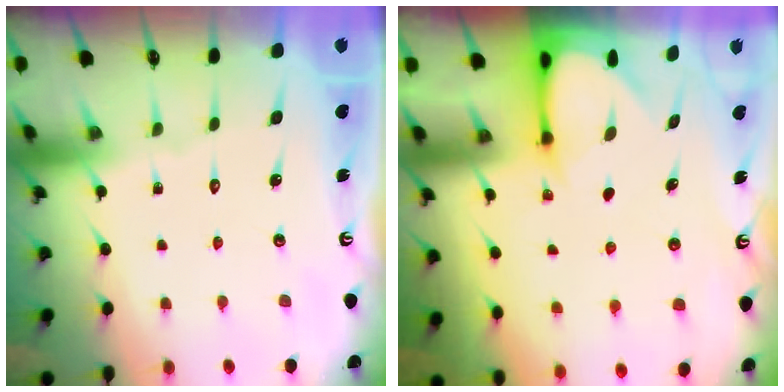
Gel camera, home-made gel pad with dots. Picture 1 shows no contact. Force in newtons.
{"total": 3.8, "press": 3.8, "slide": 0.4}